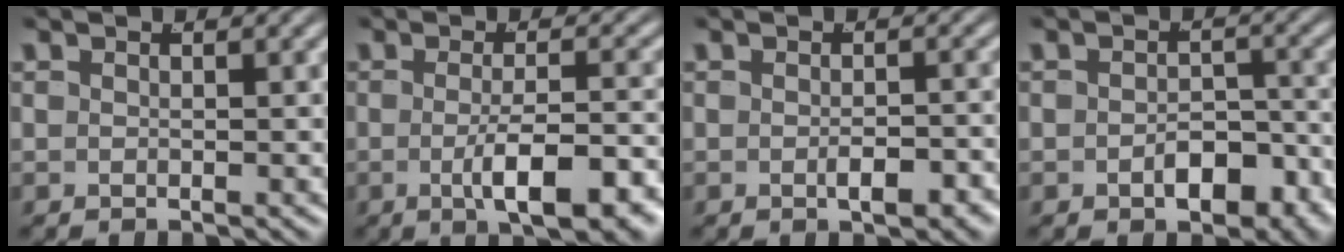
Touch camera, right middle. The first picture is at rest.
{"total": 5.8, "force": [-2.6, 1.3, 5.0], "torque": [-0.076, -0.016, -0.032]}
{"total": 1.9, "force": [-1.2, 0.5, 1.4], "torque": [-0.016, 0.003, -0.020]}
{"total": 4.0, "force": [-2.7, 1.9, 2.2], "torque": [-0.026, -0.007, -0.035]}